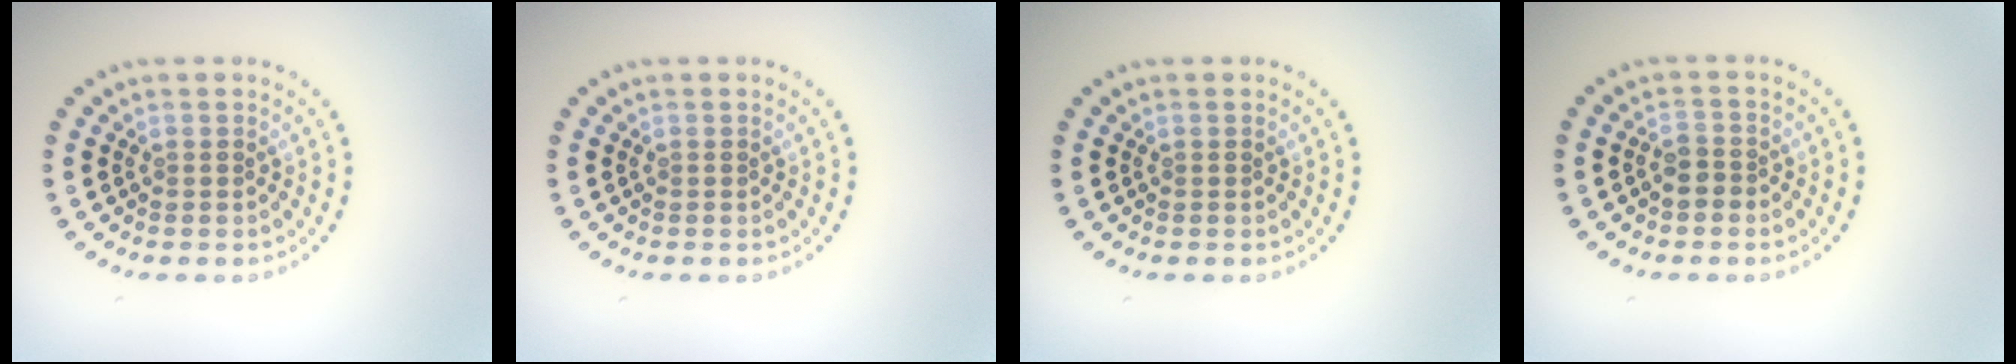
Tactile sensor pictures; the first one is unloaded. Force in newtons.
{"total": 0.0}
{"total": 0.0}
{"total": 1.3, "press": 1.1, "slide": 0.7}